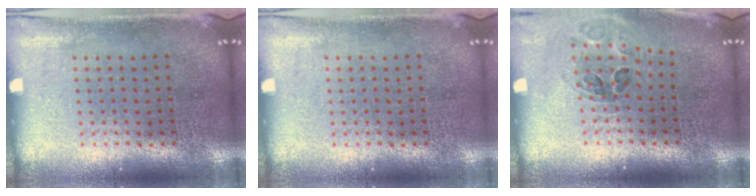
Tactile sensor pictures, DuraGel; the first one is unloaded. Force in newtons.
{"total": 0.0}
{"total": 0.9, "press": 0.9, "slide": 0.2}